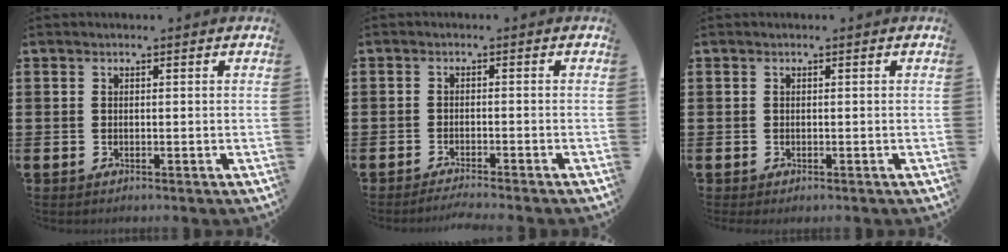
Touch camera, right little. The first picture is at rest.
{"total": 1.5, "force": [-1.4, -0.2, 0.4], "torque": [-0.005, 0.001, -0.028]}
{"total": 0.0}